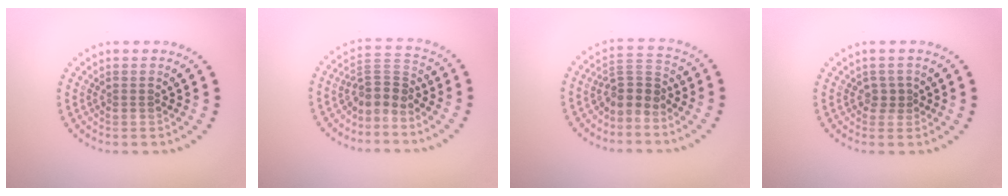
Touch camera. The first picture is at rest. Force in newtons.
{"total": 2.8, "press": 2.0, "slide": 1.9}
{"total": 2.9, "press": 2.1, "slide": 2.0}
{"total": 1.2, "press": 0.9, "slide": 0.8}